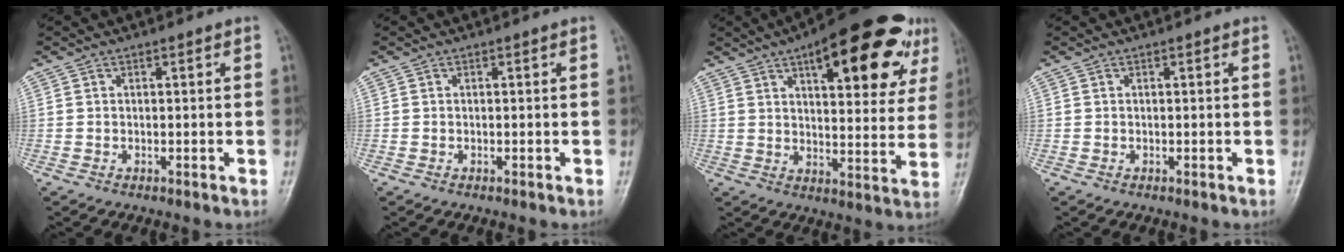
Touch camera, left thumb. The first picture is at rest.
{"total": 0.0}
{"total": 23.8, "force": [11.8, 8.9, 18.7], "torque": [-0.222, -0.016, 0.162]}
{"total": 0.0}